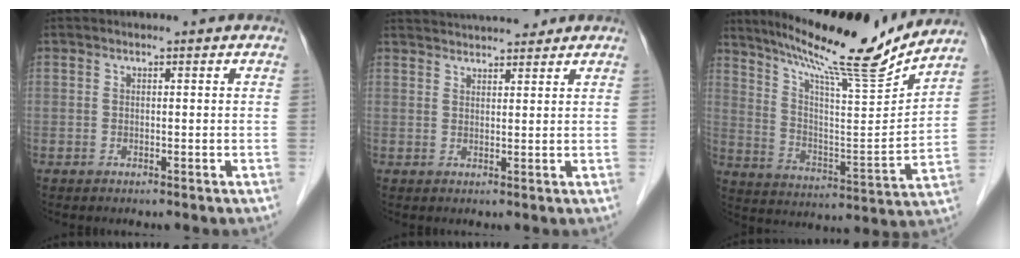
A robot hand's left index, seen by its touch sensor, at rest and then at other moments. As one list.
[{"total": 9.2, "force": [8.5, 1.4, 3.2], "torque": [-0.053, 0.028, 0.127]}, {"total": 19.1, "force": [16.7, -0.2, 9.3], "torque": [-0.158, -0.028, 0.264]}]